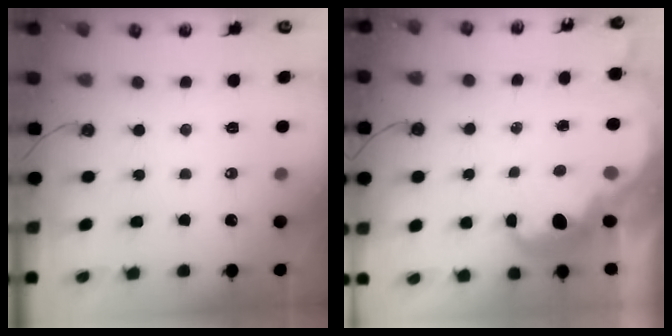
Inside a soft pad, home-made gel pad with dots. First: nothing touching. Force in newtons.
{"total": 5.4, "press": 5.4, "slide": 0.4}